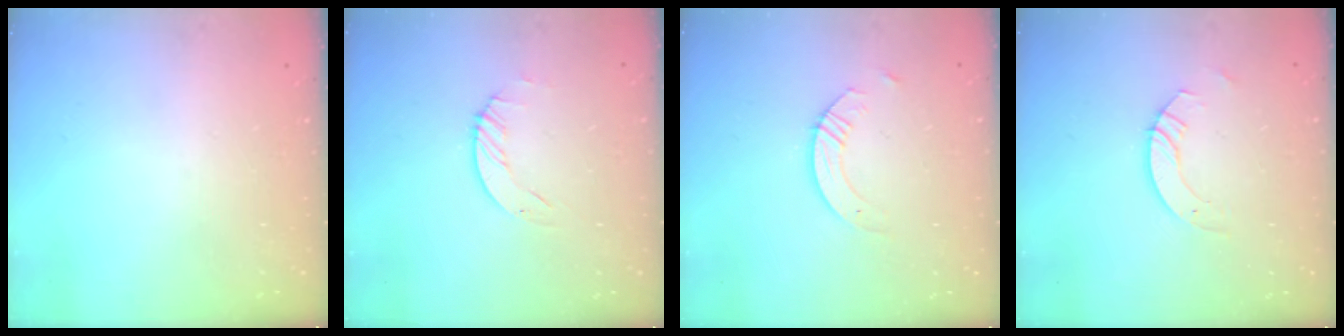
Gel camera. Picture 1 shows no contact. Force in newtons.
{"total": 1.2, "press": 1.2, "slide": 0.2}
{"total": 3.5, "press": 3.5, "slide": 0.4}
{"total": 4.8, "press": 4.8, "slide": 0.4}